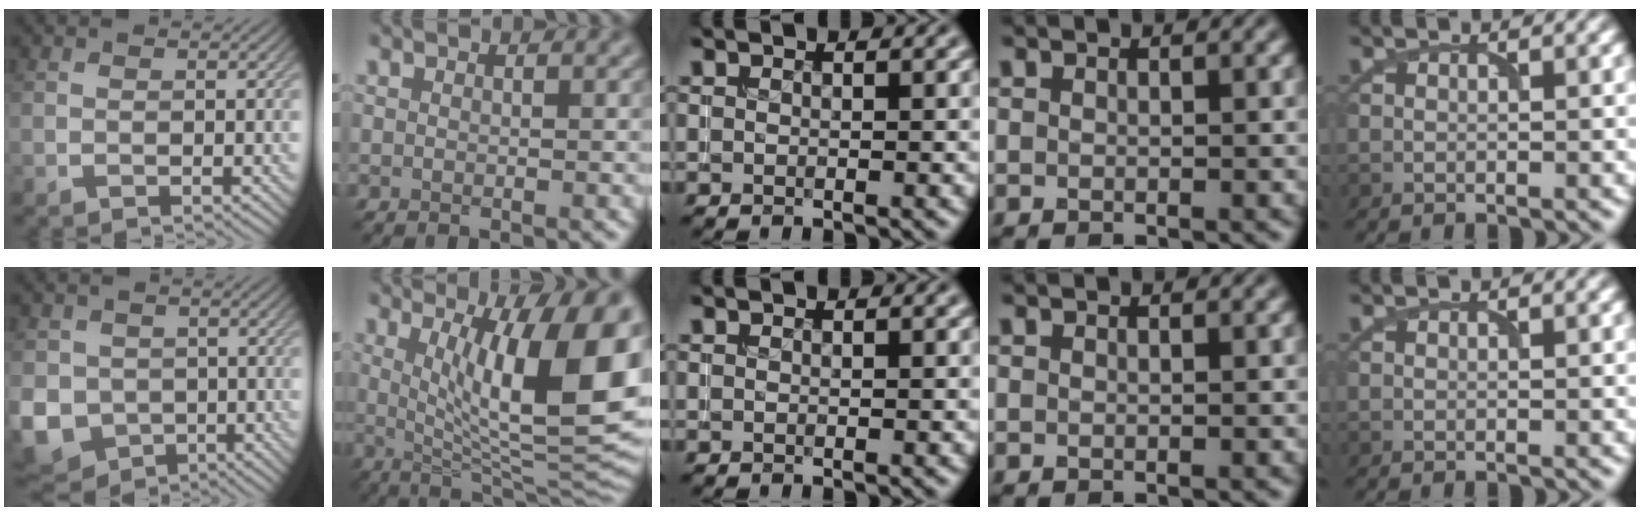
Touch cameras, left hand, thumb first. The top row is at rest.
{"thumb": {"total": 9.0, "force": [-1.9, 7.8, 4.1], "torque": [-0.119, -0.038, -0.040]}, "index": {"total": 15.4, "force": [2.5, 4.5, 14.5], "torque": [-0.179, -0.007, 0.038]}}